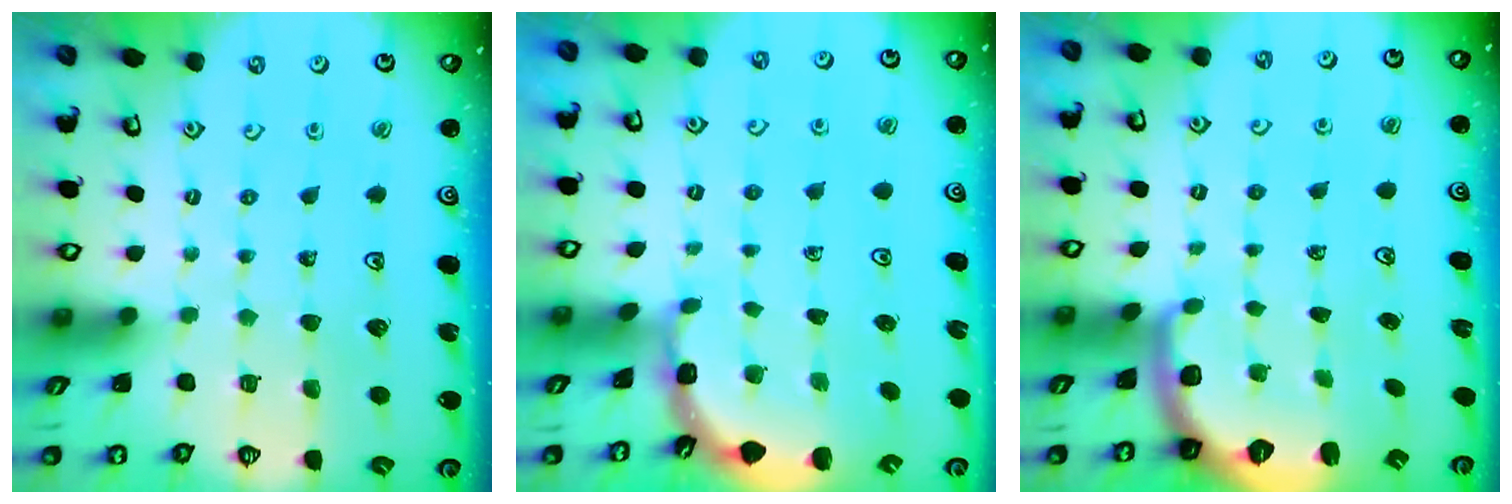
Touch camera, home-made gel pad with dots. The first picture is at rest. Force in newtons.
{"total": 1.7, "press": 1.7, "slide": 0.0}
{"total": 1.9, "press": 1.8, "slide": 0.4}